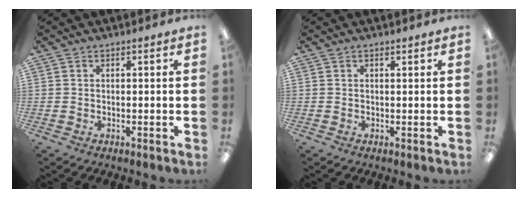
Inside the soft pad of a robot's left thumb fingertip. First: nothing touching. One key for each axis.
{"total": 0.6, "fx": 0.5, "fy": 0.2, "fz": 0.2, "tx": 0.004, "ty": -0.004, "tz": 0.008}